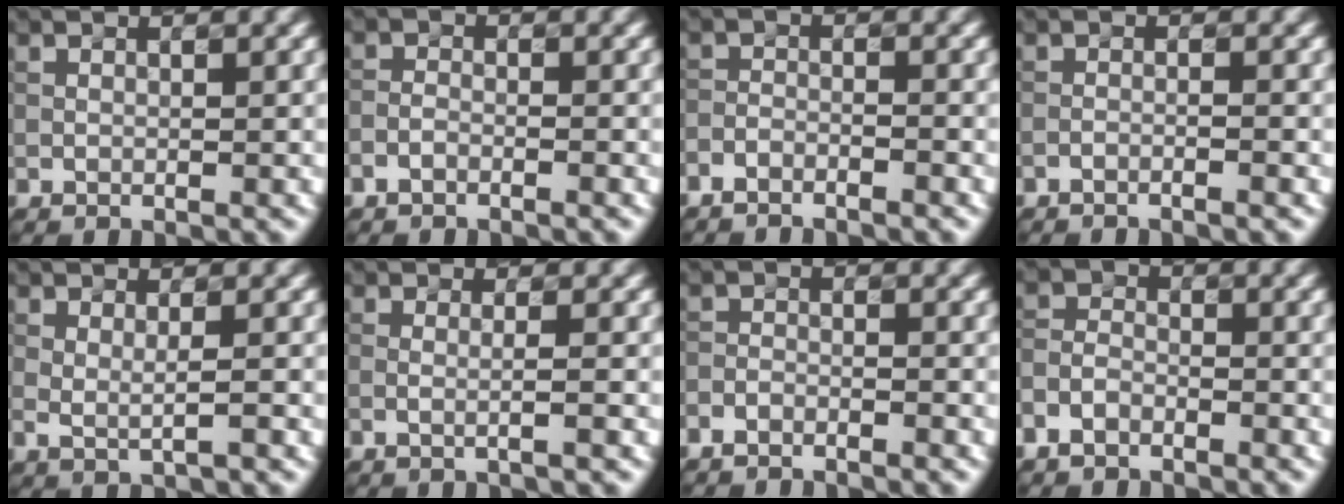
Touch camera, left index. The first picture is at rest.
{"total": 1.4, "force": [-1.1, 0.6, 0.6], "torque": [-0.008, 0.003, -0.024]}
{"total": 2.1, "force": [-2.0, 0.4, 0.6], "torque": [-0.013, 0.005, -0.040]}
{"total": 1.5, "force": [-1.1, 0.1, 1.0], "torque": [-0.017, 0.008, -0.029]}
{"total": 1.4, "force": [0.1, 0.3, 1.3], "torque": [-0.026, -0.006, 0.003]}
{"total": 2.1, "force": [0.0, 0.8, 2.0], "torque": [-0.017, -0.005, -0.017]}
{"total": 1.8, "force": [-1.6, 0.5, 0.5], "torque": [-0.011, 0.004, -0.036]}
{"total": 2.7, "force": [-1.9, 1.5, 1.0], "torque": [-0.020, 0.003, -0.049]}